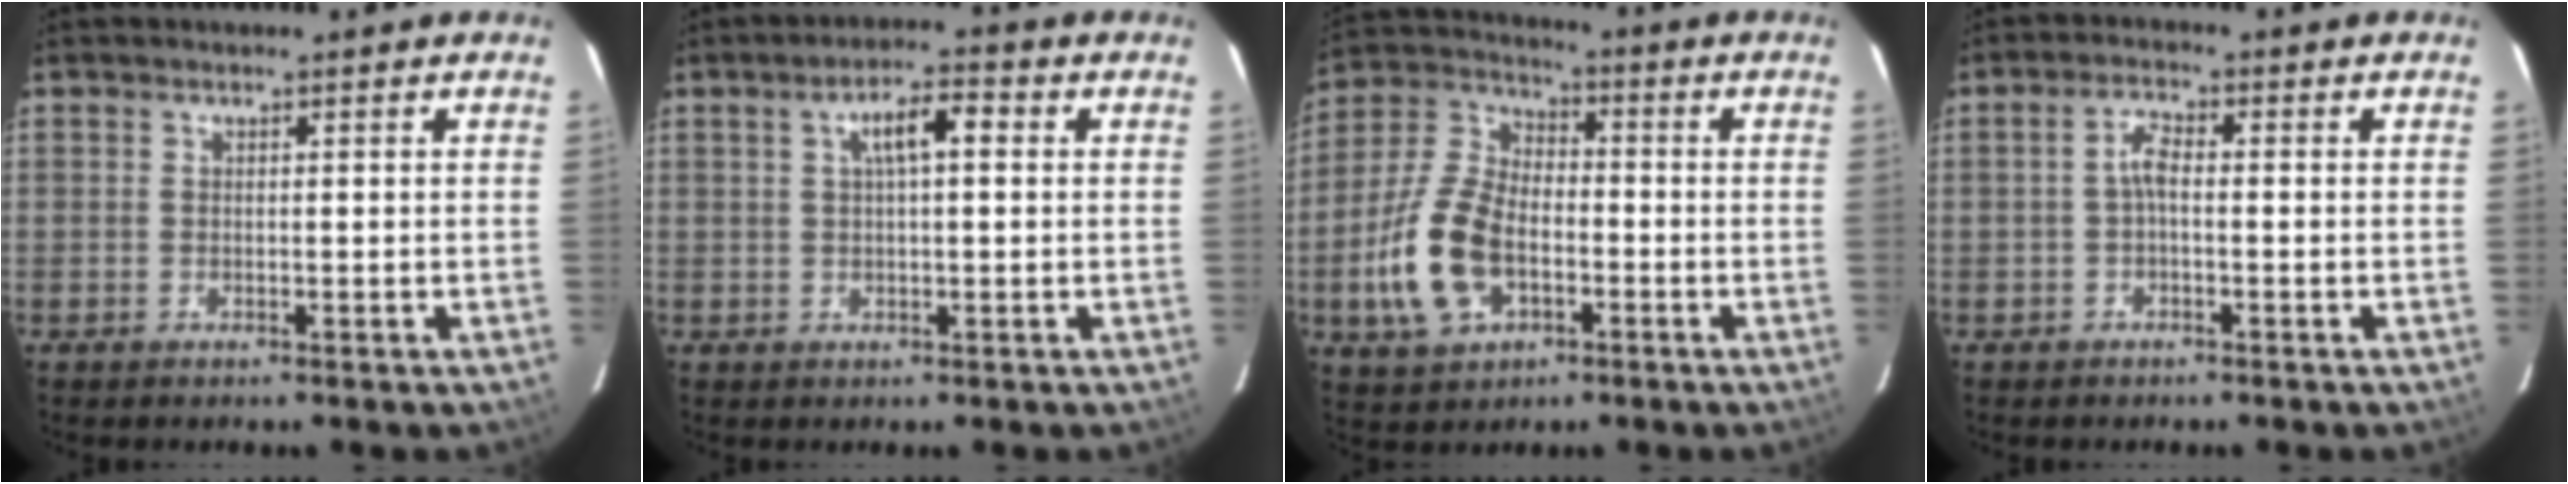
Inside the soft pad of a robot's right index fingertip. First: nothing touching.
{"total": 5.3, "force": [1.3, 1.7, 4.9], "torque": [-0.085, 0.015, 0.024]}
{"total": 14.1, "force": [-4.5, 8.5, 10.4], "torque": [-0.235, 0.010, -0.081]}
{"total": 2.5, "force": [-0.6, 0.9, 2.3], "torque": [-0.049, 0.010, -0.013]}